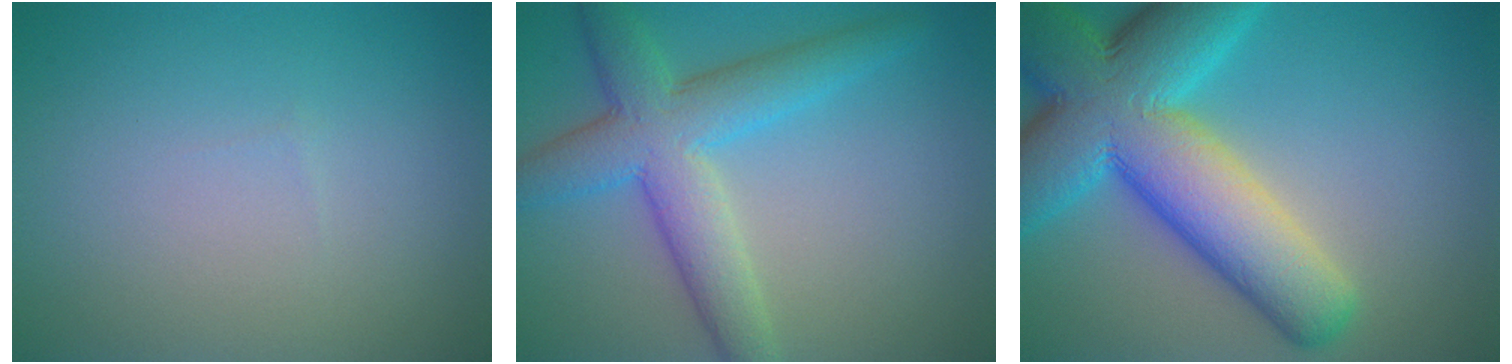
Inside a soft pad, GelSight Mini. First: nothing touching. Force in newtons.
{"total": 6.7, "press": 6.7, "slide": 0.2}
{"total": 13.8, "press": 13.8, "slide": 0.6}